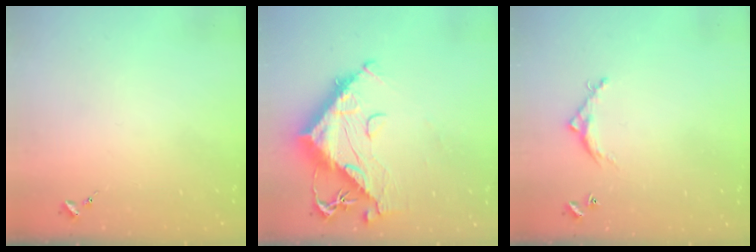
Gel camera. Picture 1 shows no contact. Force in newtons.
{"total": 17.1, "press": 17.0, "slide": 1.9}
{"total": 6.0, "press": 6.0, "slide": 0.3}